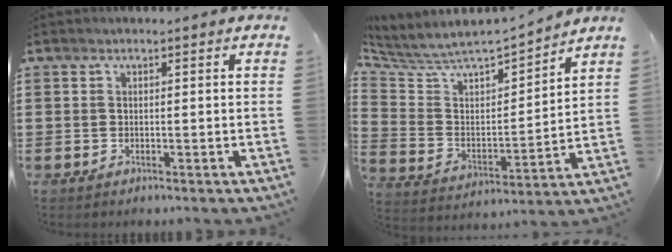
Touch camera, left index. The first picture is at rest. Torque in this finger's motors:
{"motor_torque": [1.14, -1.00, 0.22, 0.05]}